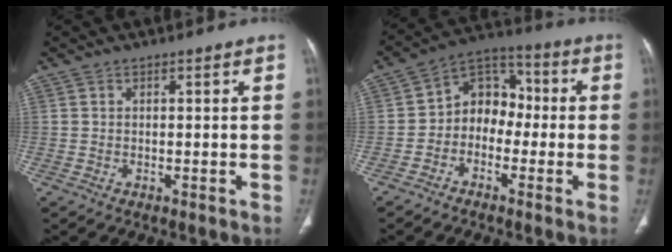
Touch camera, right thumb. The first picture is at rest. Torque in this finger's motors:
{"motor_torque": [-0.30, 0.53, 0.12, 0.12, 0.05]}